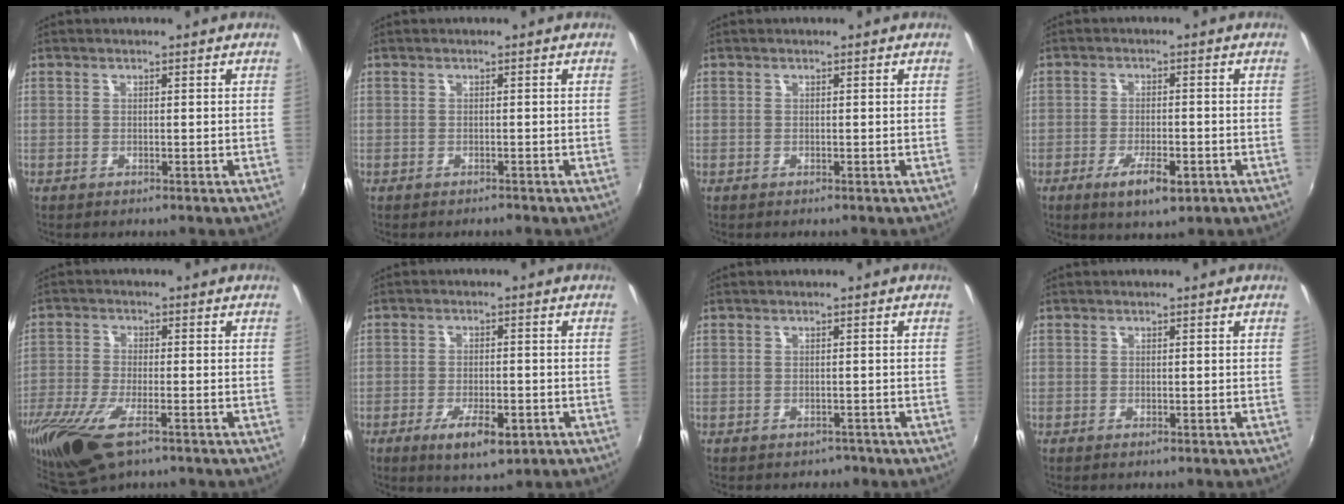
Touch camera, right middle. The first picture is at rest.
{"total": 0.6, "force": [-0.5, 0.2, 0.0], "torque": [0.001, -0.001, -0.009]}
{"total": 0.0}
{"total": 6.3, "force": [-3.2, 2.0, 5.1], "torque": [-0.110, -0.014, -0.051]}
{"total": 12.9, "force": [-7.1, 4.7, 9.7], "torque": [-0.219, -0.048, -0.131]}
{"total": 7.4, "force": [-3.7, 2.6, 5.9], "torque": [-0.120, -0.015, -0.056]}
{"total": 1.8, "force": [-1.3, 1.3, 0.1], "torque": [-0.005, -0.003, -0.014]}
{"total": 0.0}